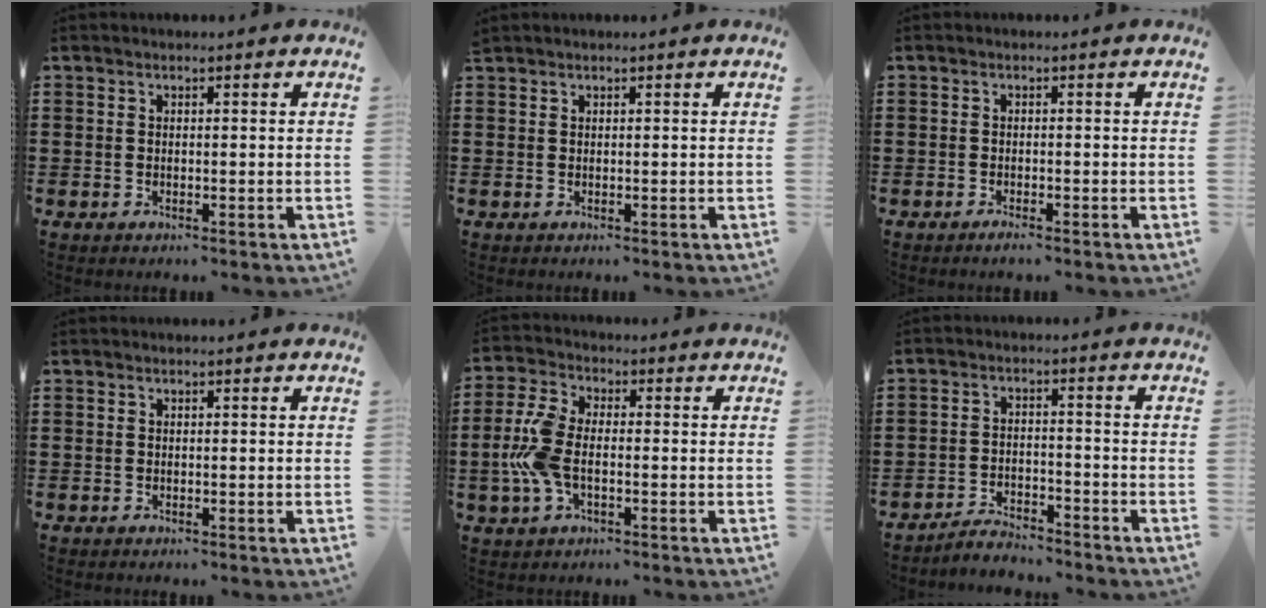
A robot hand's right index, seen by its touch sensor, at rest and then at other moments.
{"total": 0.0}
{"total": 0.9, "force": [-0.8, 0.0, 0.5], "torque": [-0.010, -0.005, -0.015]}
{"total": 0.0}
{"total": 7.8, "force": [-1.3, 4.2, 6.5], "torque": [-0.163, -0.006, -0.029]}
{"total": 3.6, "force": [-3.6, 0.4, 0.3], "torque": [-0.011, 0.006, -0.074]}